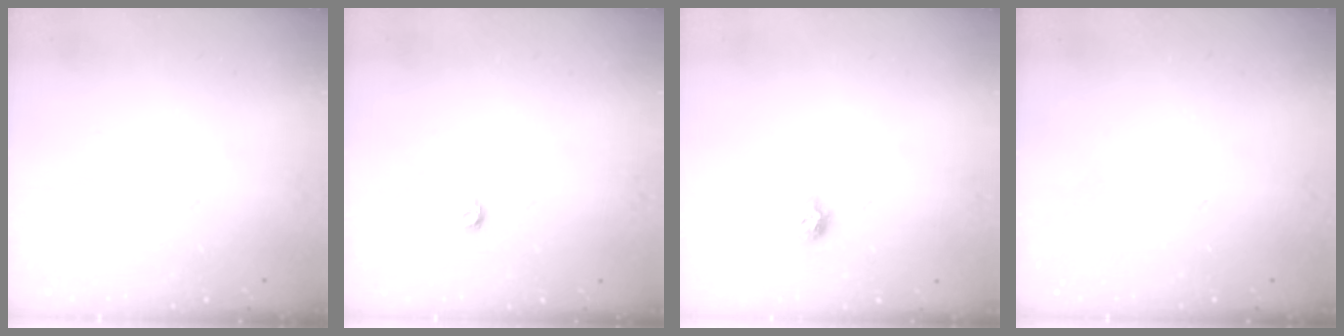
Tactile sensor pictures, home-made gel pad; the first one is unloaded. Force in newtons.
{"total": 3.5, "press": 3.5, "slide": 0.3}
{"total": 6.4, "press": 6.4, "slide": 0.8}
{"total": 0.0}